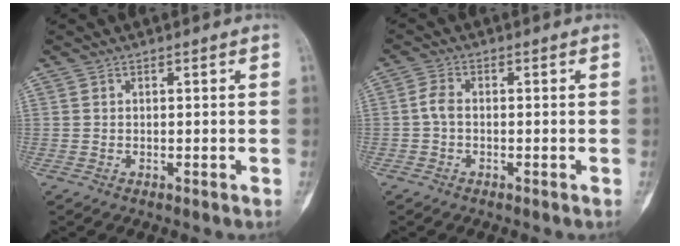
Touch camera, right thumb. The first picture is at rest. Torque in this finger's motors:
{"motor_torque": [0.76, -0.54, -0.14, -0.96, 0.02]}